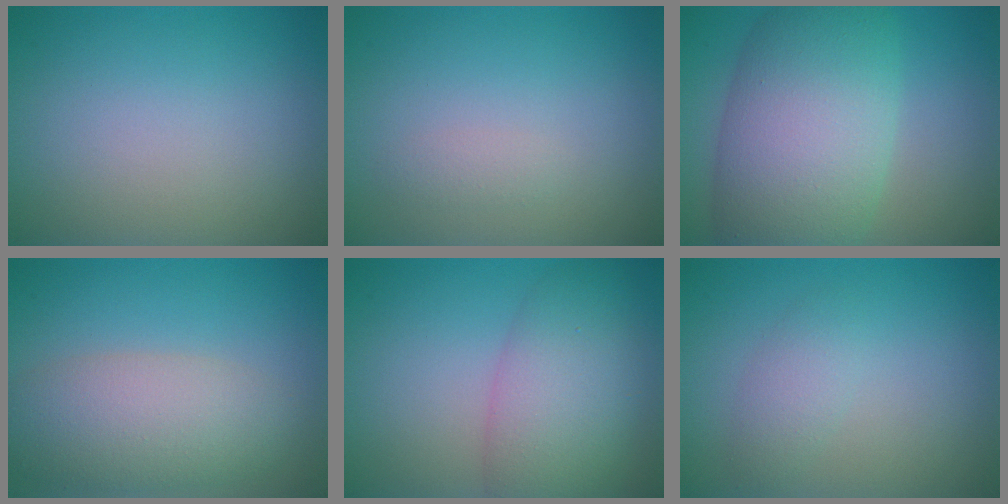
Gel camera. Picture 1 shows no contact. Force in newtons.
{"total": 0.8, "press": 0.8, "slide": 0.0}
{"total": 11.4, "press": 11.4, "slide": 0.5}
{"total": 5.9, "press": 5.9, "slide": 0.4}
{"total": 6.6, "press": 6.6, "slide": 0.5}
{"total": 1.7, "press": 1.7, "slide": 0.0}